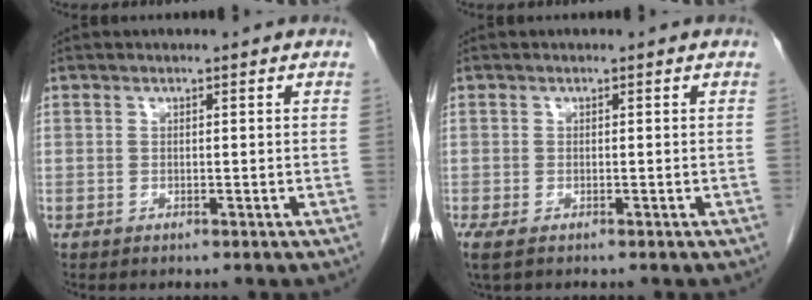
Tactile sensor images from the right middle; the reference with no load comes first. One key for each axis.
{"total": 2.6, "fx": -1.9, "fy": 0.9, "fz": 1.6, "tx": -0.034, "ty": -0.012, "tz": -0.027}